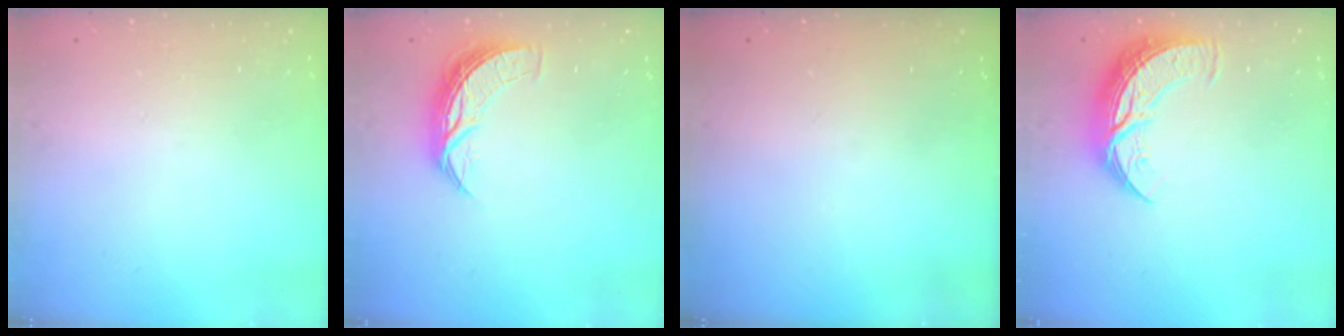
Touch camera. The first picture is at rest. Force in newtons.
{"total": 7.5, "press": 7.5, "slide": 0.4}
{"total": 0.0}
{"total": 12.7, "press": 12.6, "slide": 0.6}